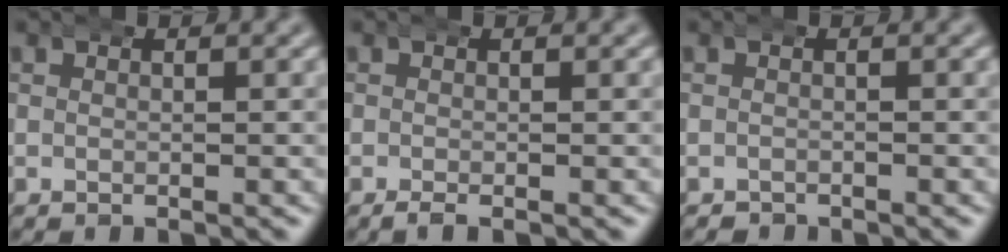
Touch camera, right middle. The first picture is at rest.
{"total": 0.9, "force": [-0.7, 0.1, 0.6], "torque": [-0.015, -0.003, -0.011]}
{"total": 0.9, "force": [-0.8, 0.2, -0.2], "torque": [-0.001, -0.009, -0.008]}